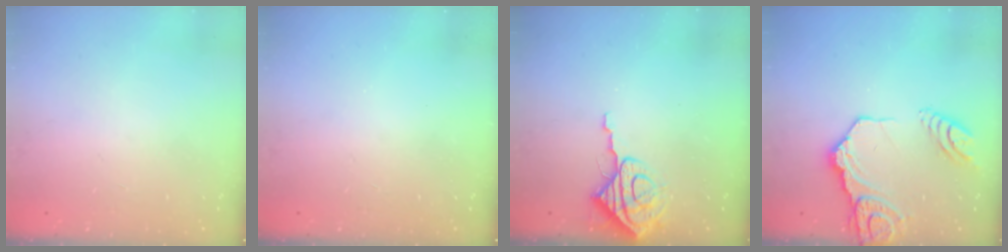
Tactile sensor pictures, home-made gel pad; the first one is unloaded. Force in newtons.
{"total": 0.0}
{"total": 8.5, "press": 8.4, "slide": 1.0}
{"total": 16.5, "press": 16.4, "slide": 1.9}